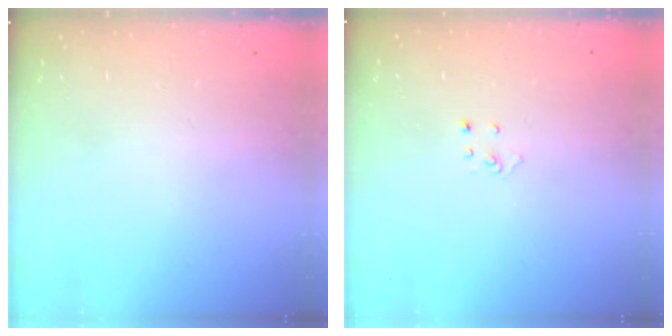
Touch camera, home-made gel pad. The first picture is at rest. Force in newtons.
{"total": 3.0, "press": 2.9, "slide": 0.3}